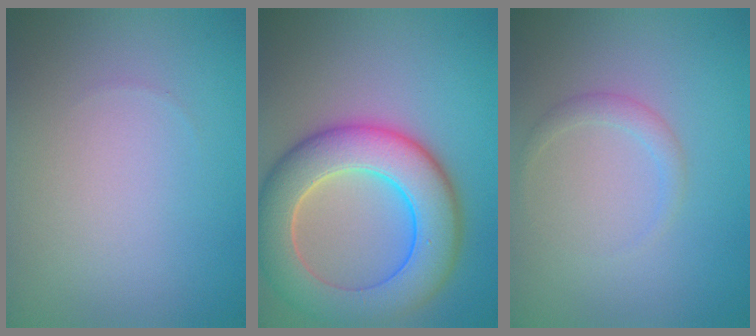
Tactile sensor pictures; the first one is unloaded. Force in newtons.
{"total": 9.9, "press": 9.8, "slide": 0.7}
{"total": 1.2, "press": 1.2, "slide": 0.1}